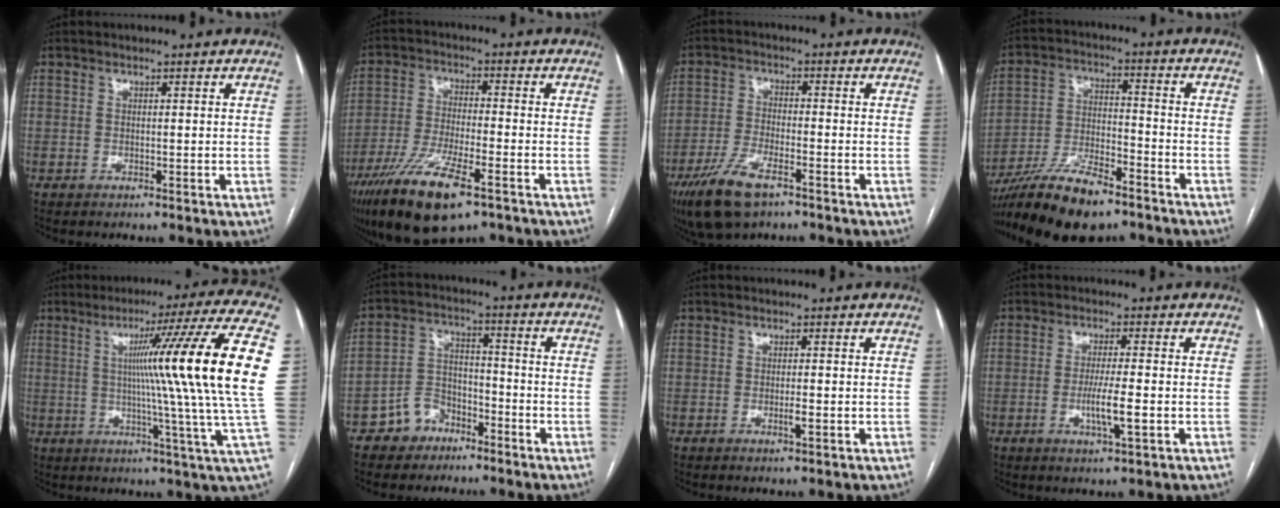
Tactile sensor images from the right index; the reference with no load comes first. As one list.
[{"total": 13.7, "force": [-8.3, 3.1, 10.5], "torque": [-0.204, -0.026, -0.144]}, {"total": 9.0, "force": [-5.7, 2.8, 6.4], "torque": [-0.132, -0.014, -0.100]}, {"total": 13.9, "force": [-10.6, 3.6, 8.3], "torque": [-0.158, -0.008, -0.188]}, {"total": 21.5, "force": [3.5, -2.8, 21.0], "torque": [-0.249, 0.004, 0.032]}, {"total": 6.8, "force": [-4.6, 4.7, 1.8], "torque": [-0.036, 0.018, -0.078]}, {"total": 1.6, "force": [-0.5, 0.1, 1.5], "torque": [-0.027, -0.002, -0.008]}, {"total": 5.3, "force": [-1.4, 0.2, 5.1], "torque": [-0.096, -0.009, -0.023]}]